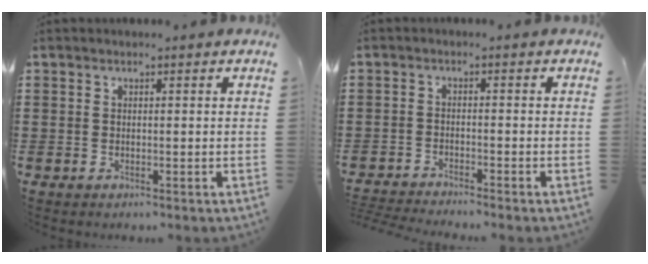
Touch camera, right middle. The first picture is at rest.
{"total": 2.4, "force": [-2.4, -0.2, 0.4], "torque": [-0.014, -0.003, -0.052]}